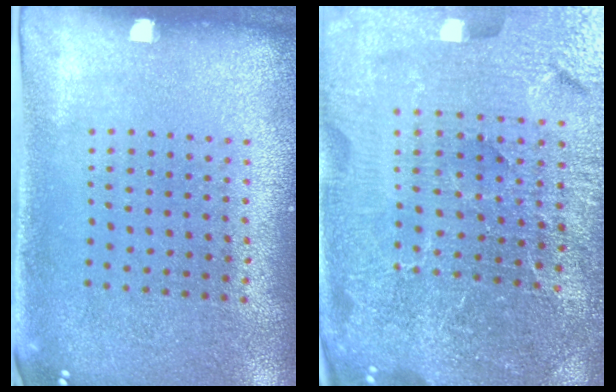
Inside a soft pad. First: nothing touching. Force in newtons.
{"total": 6.0, "press": 5.3, "slide": 2.7}